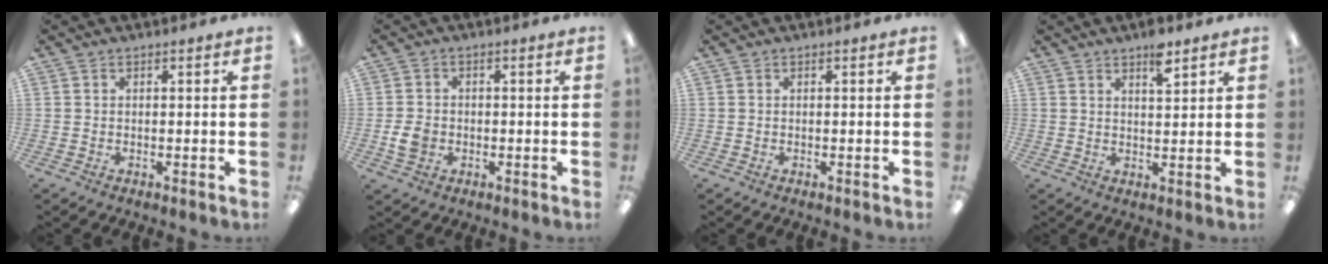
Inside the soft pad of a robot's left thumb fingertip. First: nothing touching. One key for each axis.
{"total": 4.4, "fx": -1.1, "fy": 3.5, "fz": 2.5, "tx": -0.046, "ty": 0.007, "tz": -0.018}
{"total": 0.0}
{"total": 5.6, "fx": 3.8, "fy": 2.0, "fz": 3.5, "tx": -0.046, "ty": -0.018, "tz": 0.061}